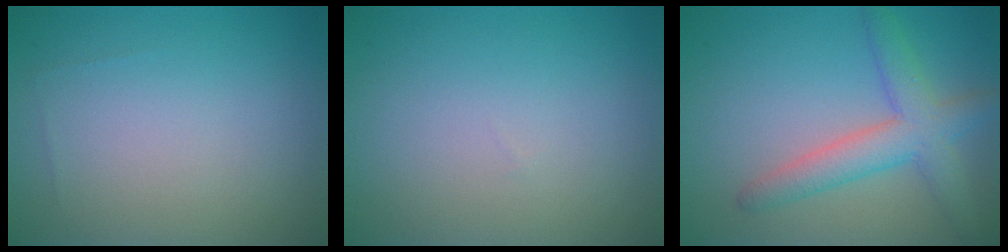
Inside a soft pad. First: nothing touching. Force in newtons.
{"total": 0.0}
{"total": 4.5, "press": 4.5, "slide": 0.2}